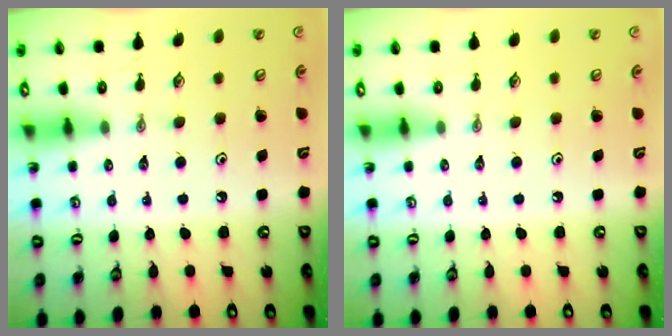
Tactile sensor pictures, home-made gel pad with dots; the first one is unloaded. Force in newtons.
{"total": 0.0}